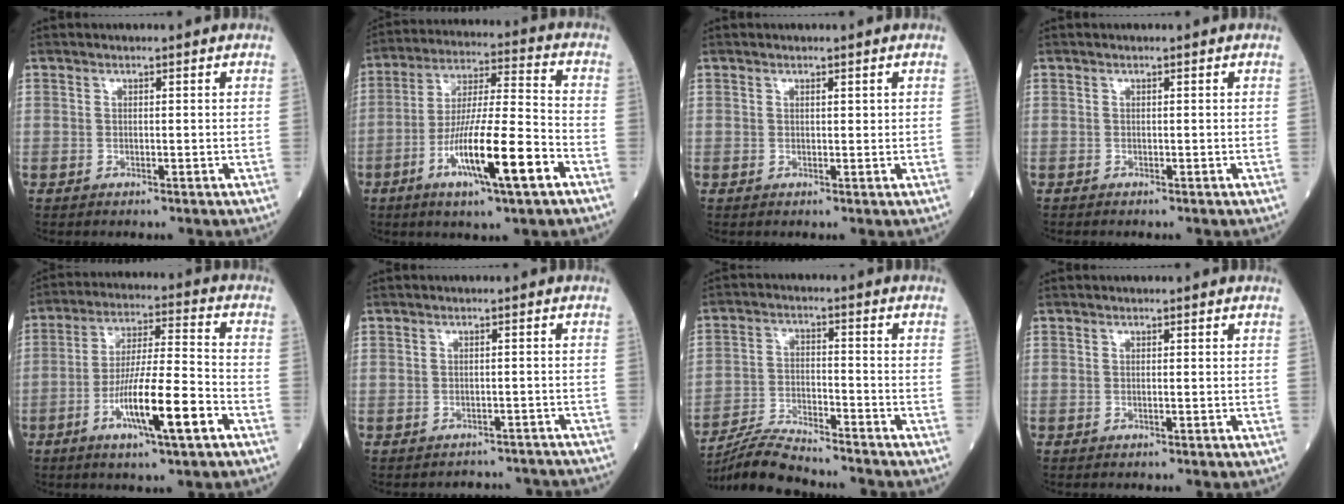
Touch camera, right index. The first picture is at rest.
{"total": 14.6, "force": [-6.3, 1.0, 13.1], "torque": [-0.241, -0.011, -0.109]}
{"total": 0.6, "force": [0.3, 0.2, 0.4], "torque": [-0.006, -0.002, 0.005]}
{"total": 0.0}
{"total": 12.6, "force": [-5.3, 0.8, 11.3], "torque": [-0.203, -0.006, -0.094]}
{"total": 6.1, "force": [-5.8, 2.1, -0.3], "torque": [0.012, 0.021, -0.057]}
{"total": 10.4, "force": [-9.9, 0.2, 3.0], "torque": [-0.056, -0.008, -0.175]}
{"total": 0.0}